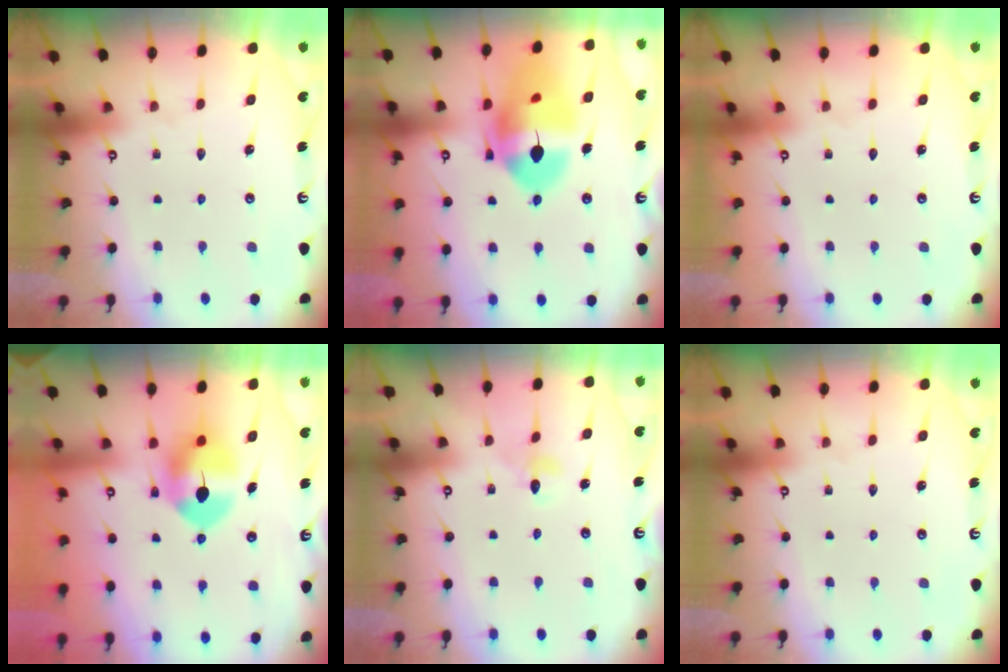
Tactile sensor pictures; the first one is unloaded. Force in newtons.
{"total": 17.5, "press": 17.4, "slide": 1.8}
{"total": 0.0}
{"total": 9.7, "press": 9.6, "slide": 1.5}
{"total": 4.3, "press": 4.3, "slide": 0.7}
{"total": 0.0}